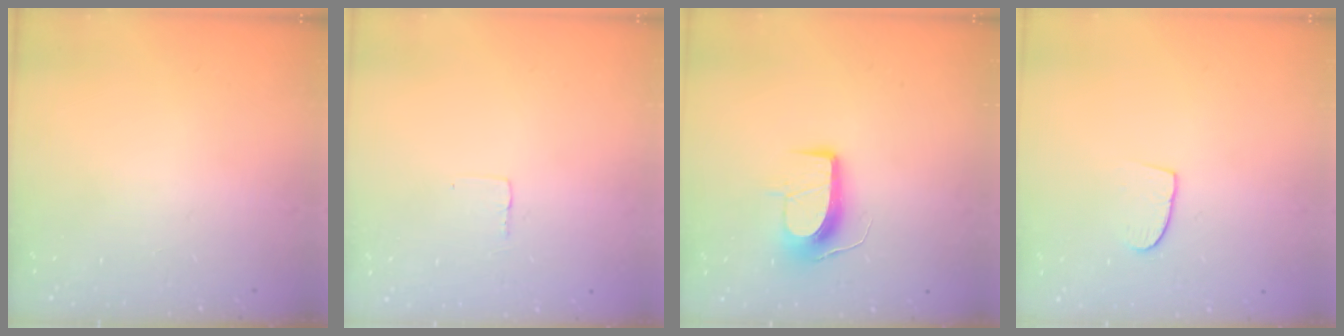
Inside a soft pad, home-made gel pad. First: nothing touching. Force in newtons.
{"total": 1.9, "press": 1.9, "slide": 0.1}
{"total": 10.2, "press": 10.2, "slide": 0.0}
{"total": 6.8, "press": 6.7, "slide": 0.5}